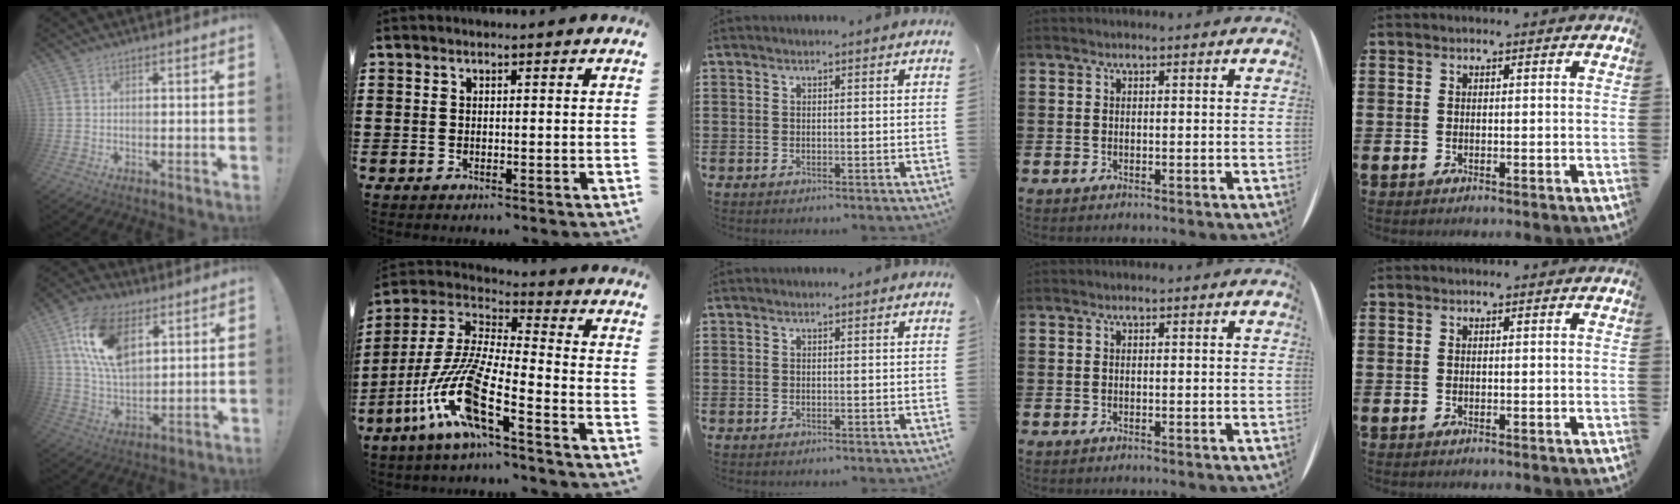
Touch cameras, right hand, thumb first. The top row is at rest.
{"thumb": {"total": 18.4, "force": [7.9, 11.1, 12.4], "torque": [-0.238, -0.024, 0.145]}, "index": {"total": 12.5, "force": [-7.9, 0.9, 9.6], "torque": [-0.231, -0.025, -0.165]}}